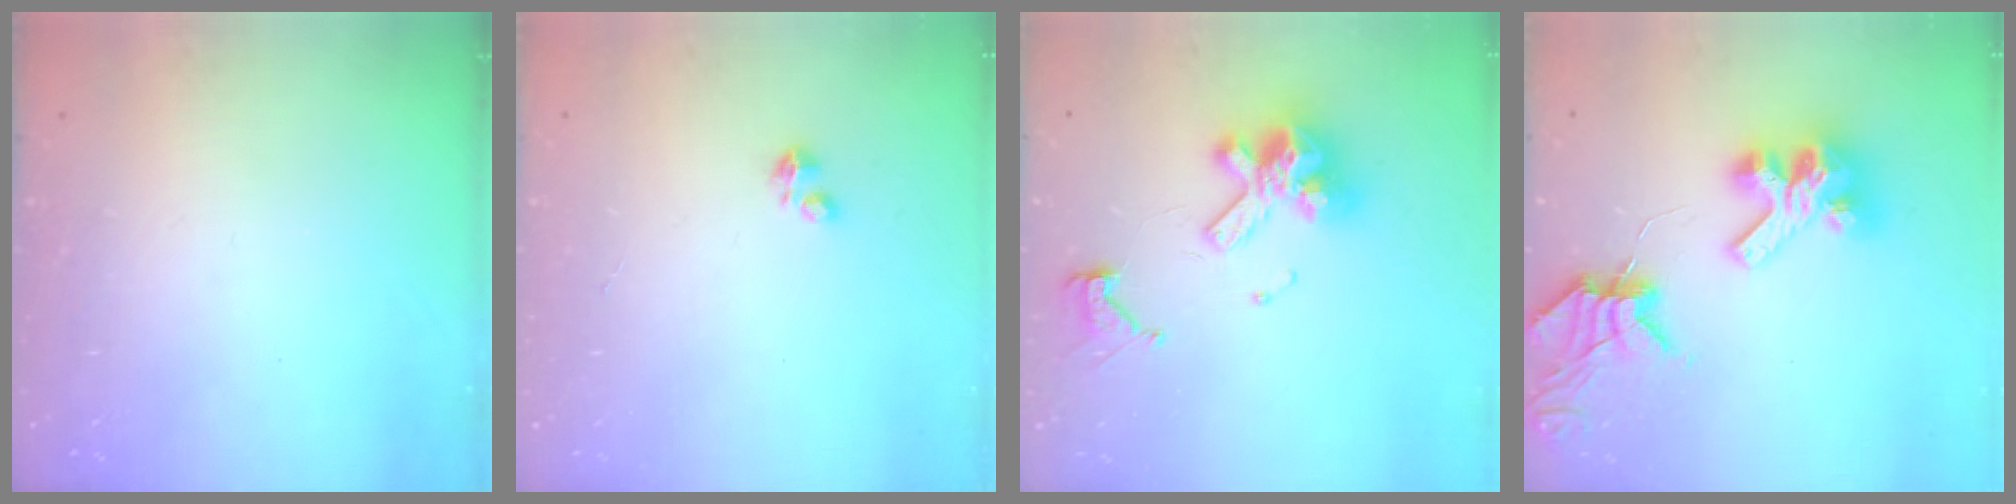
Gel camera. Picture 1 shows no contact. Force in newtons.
{"total": 1.8, "press": 1.8, "slide": 0.4}
{"total": 13.1, "press": 13.0, "slide": 1.6}
{"total": 11.8, "press": 11.7, "slide": 1.3}